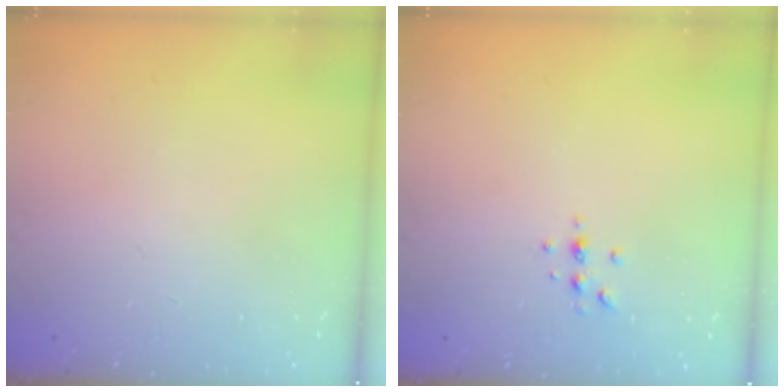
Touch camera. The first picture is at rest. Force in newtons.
{"total": 4.1, "press": 3.7, "slide": 1.7}